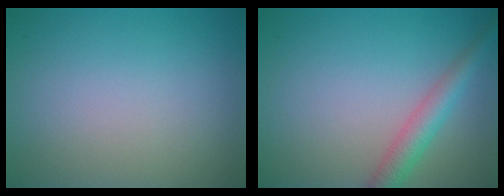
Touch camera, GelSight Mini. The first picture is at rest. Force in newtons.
{"total": 3.1, "press": 3.1, "slide": 0.0}